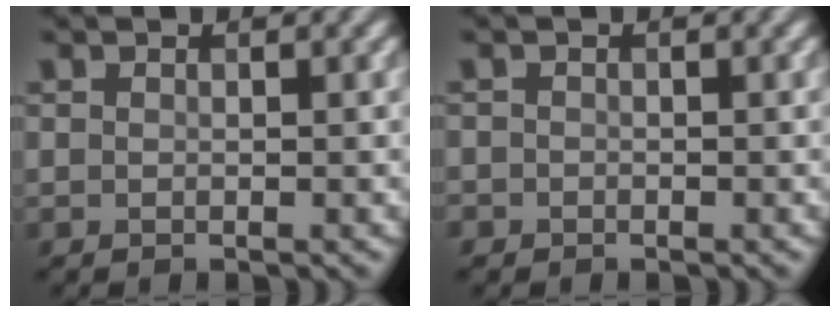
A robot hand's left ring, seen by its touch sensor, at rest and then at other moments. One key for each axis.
{"total": 0.7, "fx": -0.3, "fy": 0.7, "fz": 0.0, "tx": 0.008, "ty": -0.005, "tz": -0.007}